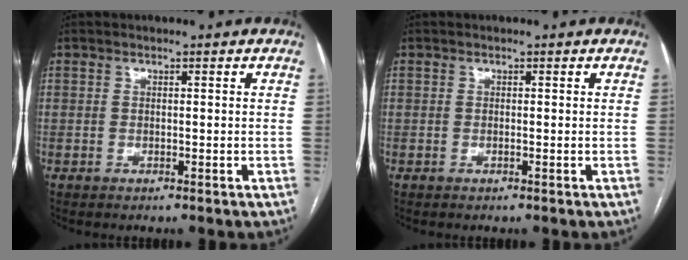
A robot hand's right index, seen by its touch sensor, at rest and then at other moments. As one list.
[{"total": 0.0}]